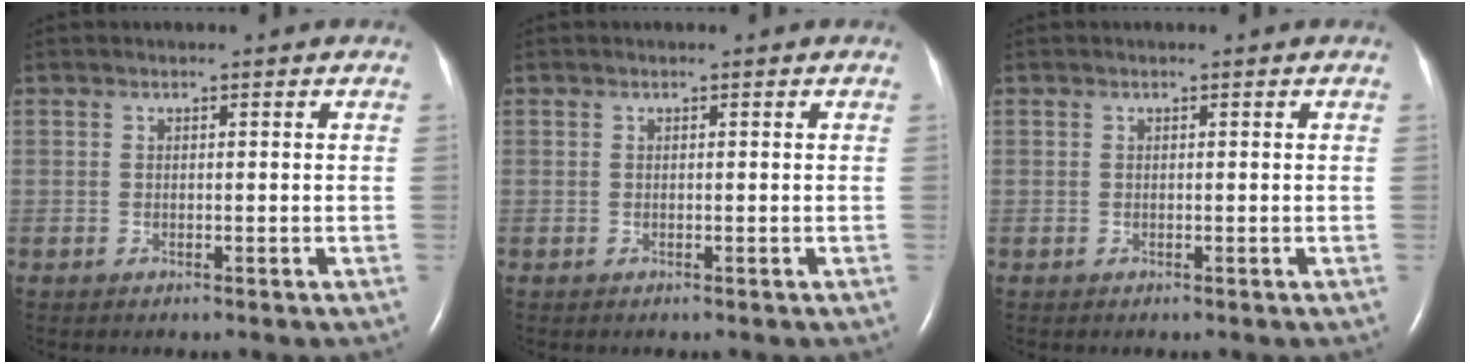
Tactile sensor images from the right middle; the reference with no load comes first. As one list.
[{"total": 0.0}, {"total": 0.0}]